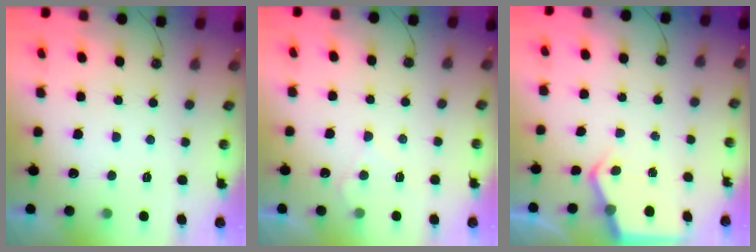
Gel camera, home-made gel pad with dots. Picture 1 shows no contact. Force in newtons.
{"total": 4.9, "press": 4.9, "slide": 0.6}
{"total": 5.1, "press": 5.1, "slide": 0.7}